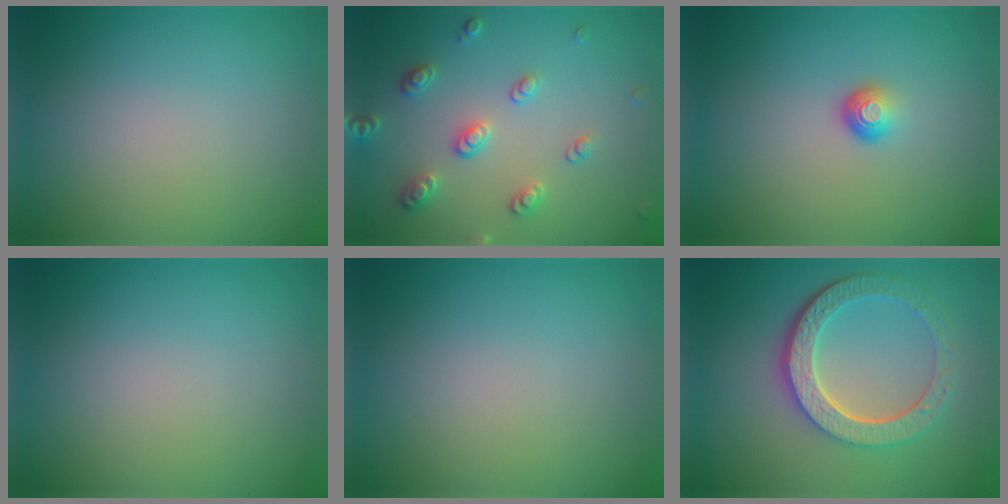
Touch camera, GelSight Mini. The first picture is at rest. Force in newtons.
{"total": 2.8, "press": 2.8, "slide": 0.2}
{"total": 1.6, "press": 1.0, "slide": 1.2}
{"total": 0.0}
{"total": 0.0}
{"total": 6.1, "press": 4.6, "slide": 4.0}